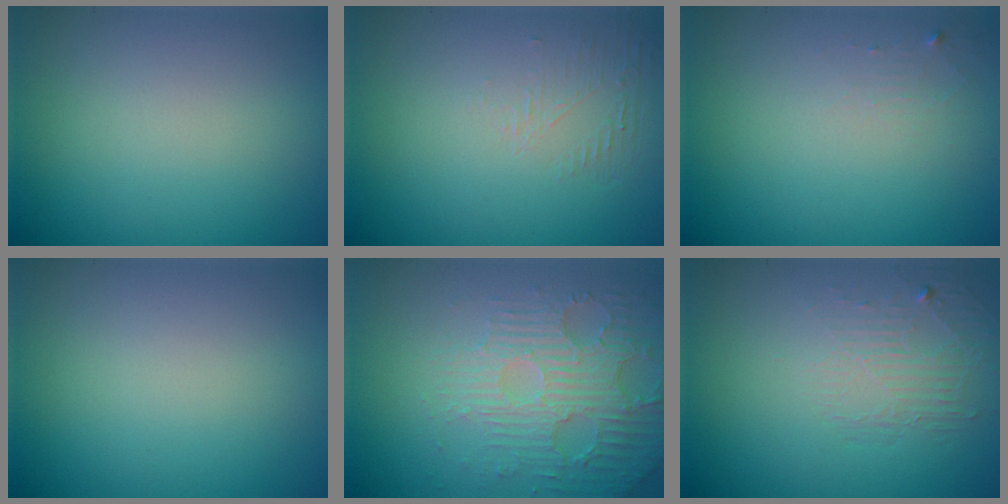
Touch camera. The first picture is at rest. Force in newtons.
{"total": 1.3, "press": 0.0, "slide": 1.3}
{"total": 1.0, "press": 1.0, "slide": 0.1}
{"total": 0.0}
{"total": 4.7, "press": 3.7, "slide": 2.8}
{"total": 1.9, "press": 0.6, "slide": 1.8}